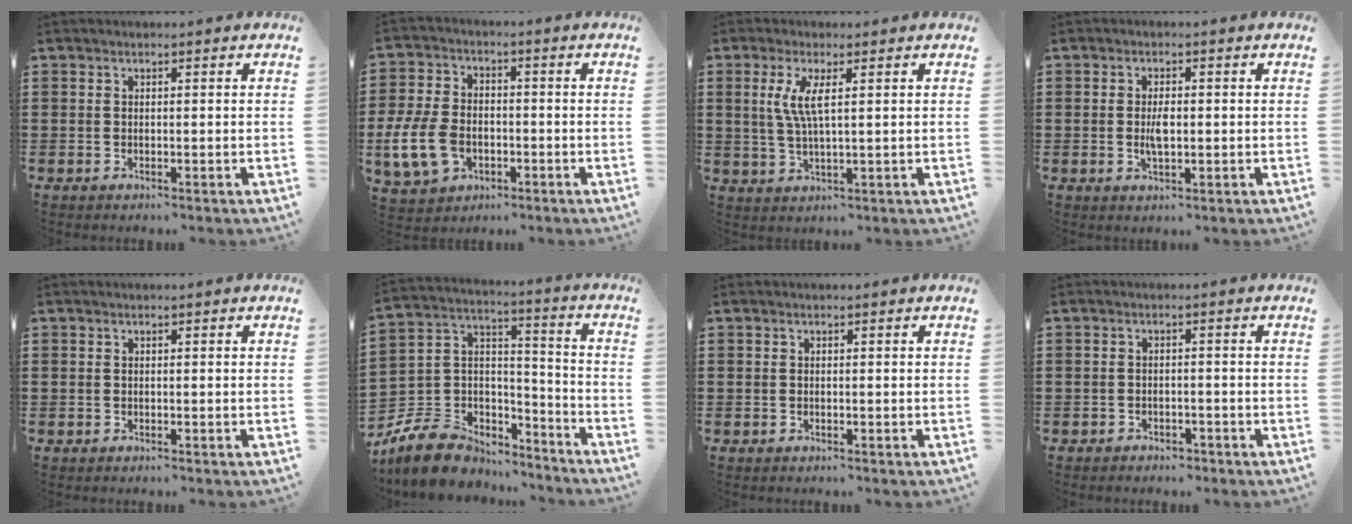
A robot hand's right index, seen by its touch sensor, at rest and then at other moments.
{"total": 8.7, "force": [-2.5, 6.0, 5.8], "torque": [-0.155, 0.002, -0.052]}
{"total": 5.0, "force": [1.3, 1.0, 4.7], "torque": [-0.103, -0.003, 0.017]}
{"total": 3.2, "force": [-0.1, 1.4, 2.9], "torque": [-0.062, 0.000, -0.006]}
{"total": 0.0}
{"total": 9.2, "force": [-7.1, 5.5, 2.0], "torque": [-0.075, 0.013, -0.139]}
{"total": 0.0}
{"total": 1.5, "force": [-1.4, 0.5, 0.0], "torque": [-0.006, 0.003, -0.032]}